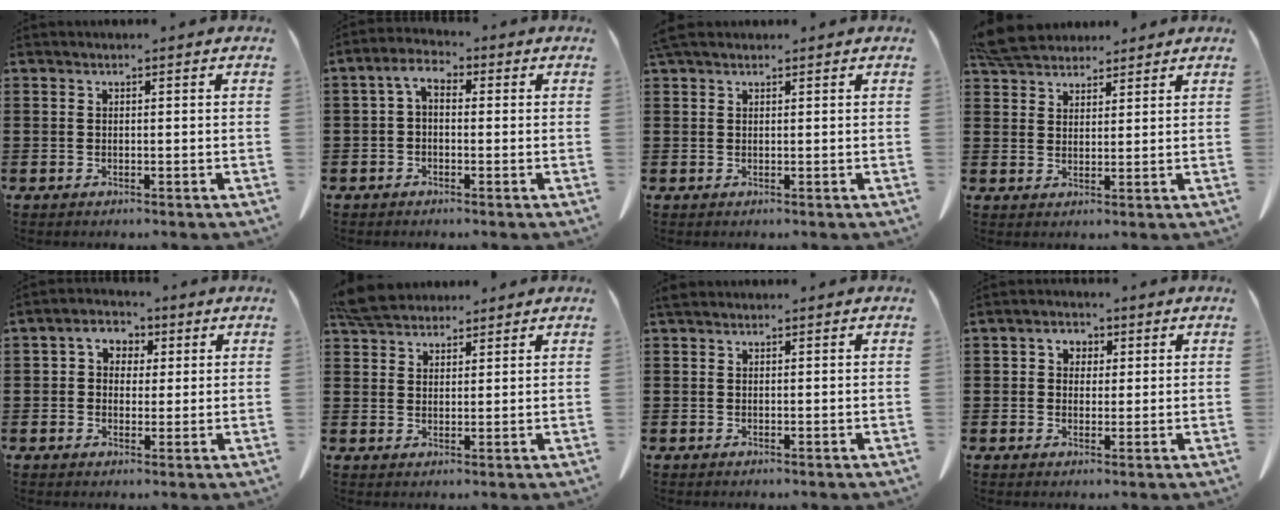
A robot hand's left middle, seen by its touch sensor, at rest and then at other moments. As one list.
[{"total": 3.5, "force": [-0.6, 2.0, 2.8], "torque": [-0.072, 0.005, -0.019]}, {"total": 1.6, "force": [1.3, 0.5, 0.8], "torque": [-0.021, 0.000, 0.026]}, {"total": 5.8, "force": [5.4, 1.7, 1.4], "torque": [-0.045, -0.007, 0.106]}, {"total": 3.5, "force": [1.0, 3.0, 1.5], "torque": [-0.045, 0.012, 0.014]}, {"total": 5.0, "force": [4.7, 1.4, 1.1], "torque": [-0.036, -0.005, 0.093]}, {"total": 0.7, "force": [0.4, 0.4, 0.3], "torque": [-0.010, 0.001, 0.009]}, {"total": 2.5, "force": [0.5, 2.2, 0.9], "torque": [-0.028, 0.010, 0.006]}]